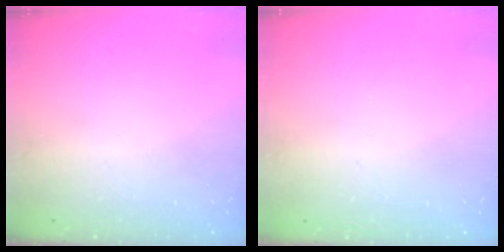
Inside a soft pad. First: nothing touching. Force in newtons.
{"total": 1.6, "press": 1.6, "slide": 0.1}